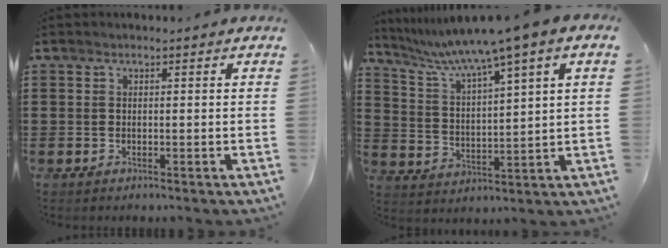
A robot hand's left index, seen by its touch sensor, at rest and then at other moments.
{"total": 6.9, "force": [5.4, -0.5, 4.4], "torque": [-0.107, -0.038, 0.084]}